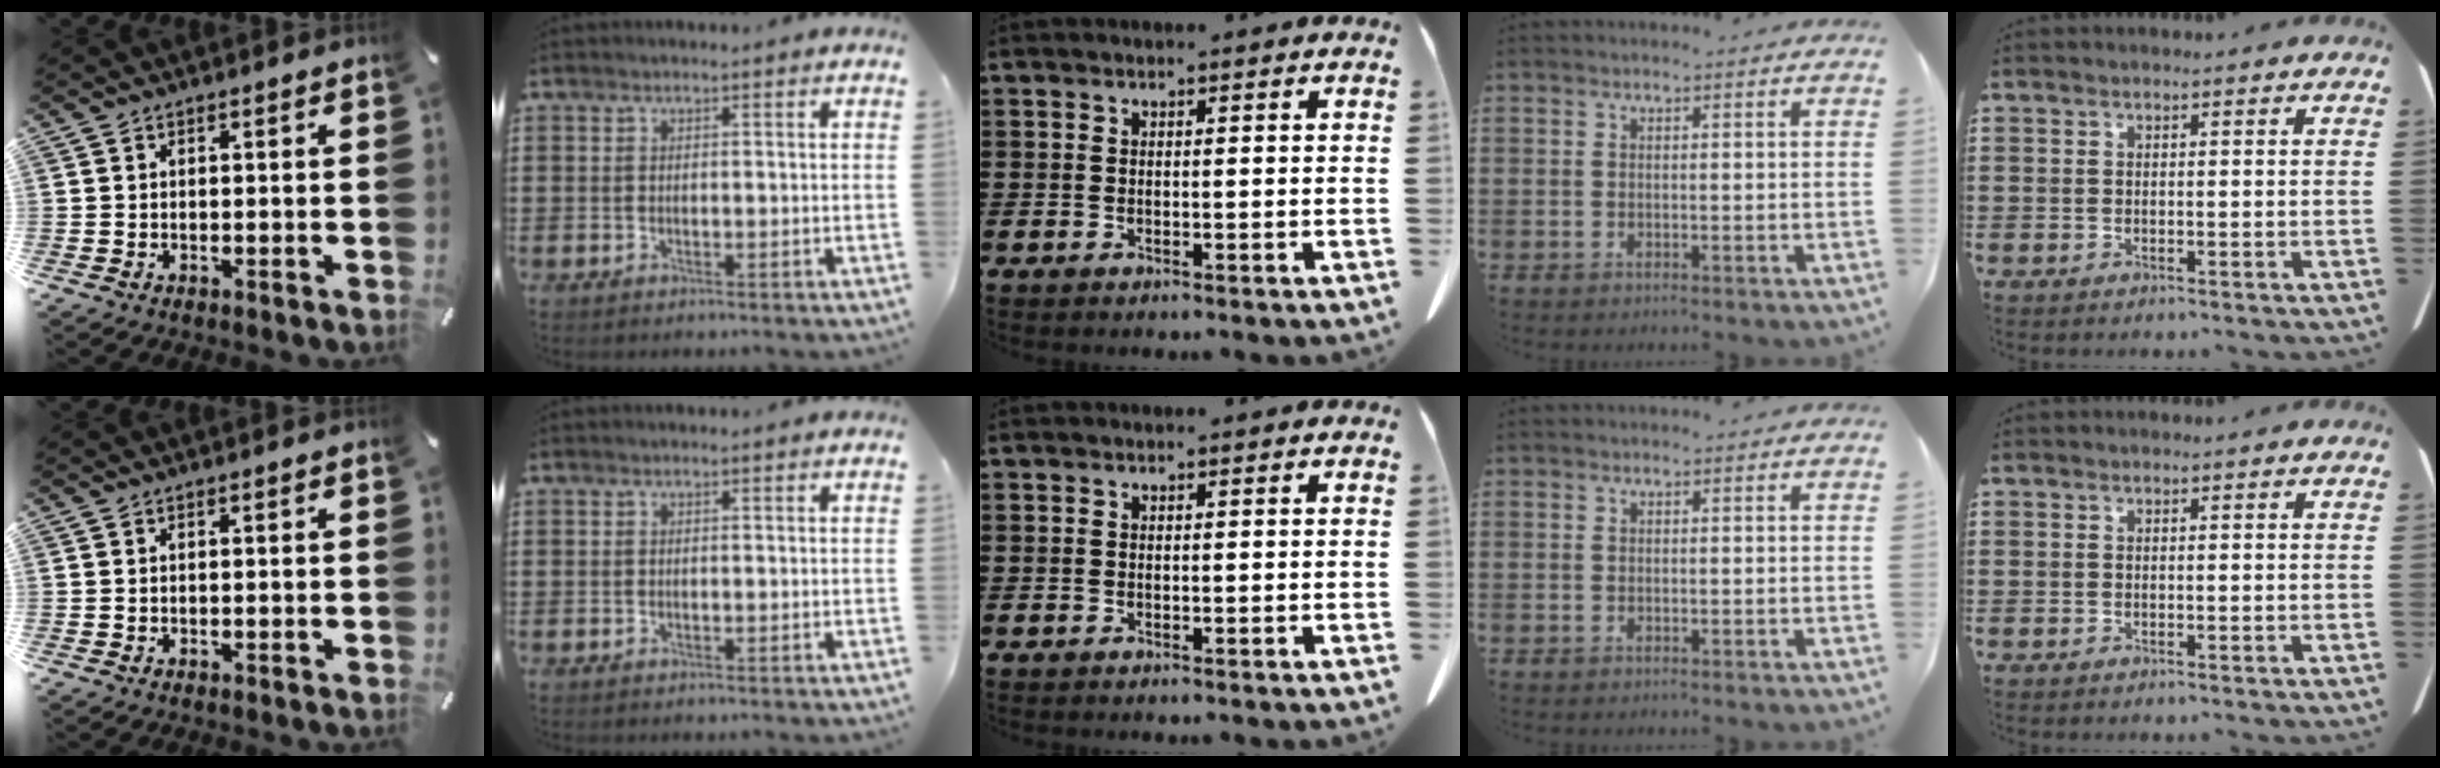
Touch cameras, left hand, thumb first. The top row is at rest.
{}